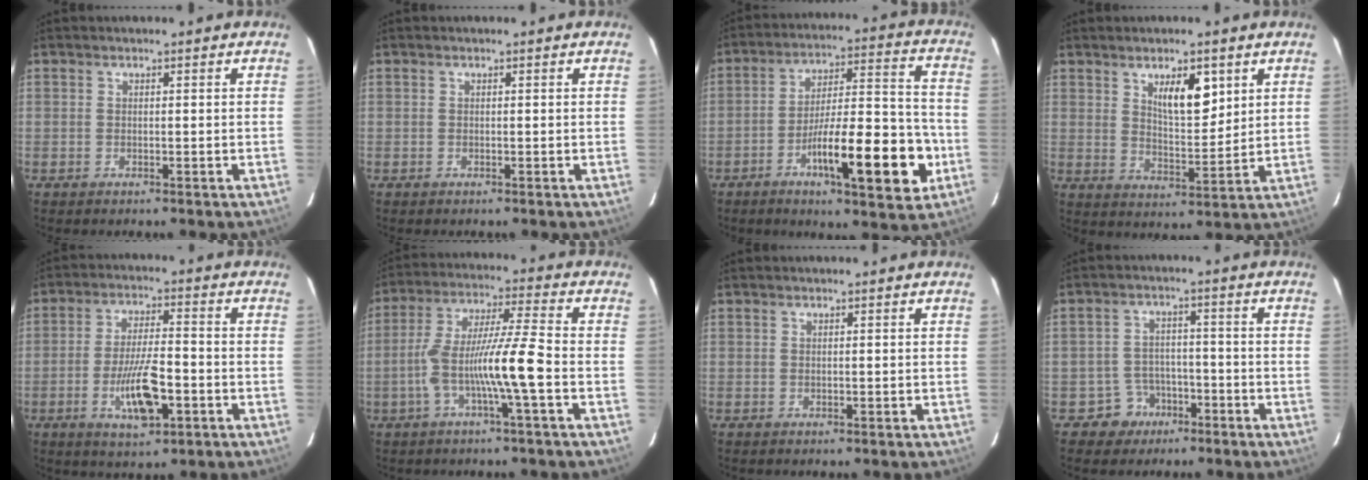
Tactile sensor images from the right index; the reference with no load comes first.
{"total": 0.0}
{"total": 17.3, "force": [-6.6, 3.2, 15.6], "torque": [-0.245, 0.012, -0.099]}
{"total": 7.1, "force": [3.5, 2.4, 5.7], "torque": [-0.097, -0.005, 0.064]}
{"total": 6.9, "force": [-2.5, 1.8, 6.2], "torque": [-0.115, -0.002, -0.041]}
{"total": 10.9, "force": [-3.1, -0.6, 10.4], "torque": [-0.202, 0.011, -0.062]}
{"total": 0.0}
{"total": 4.9, "force": [-2.7, 4.1, 0.0], "torque": [0.008, 0.014, -0.038]}